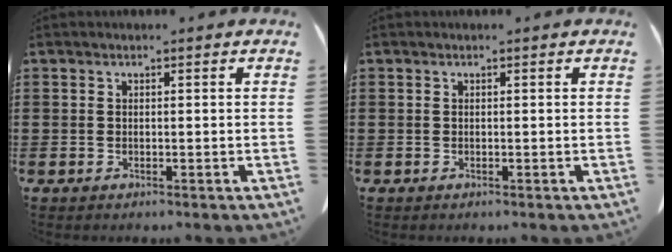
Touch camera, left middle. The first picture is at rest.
{"total": 0.0}